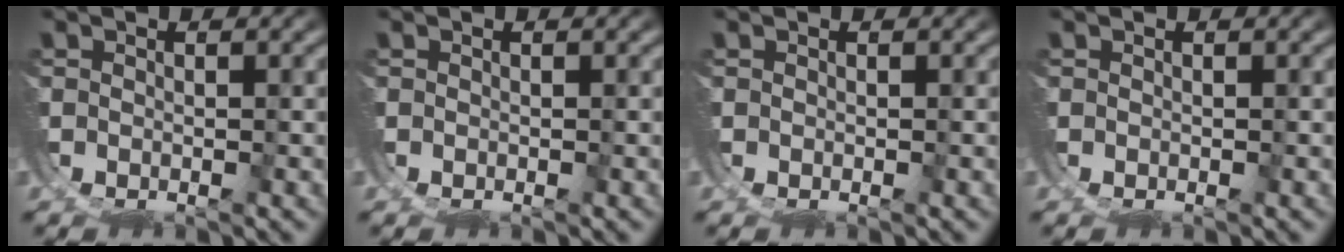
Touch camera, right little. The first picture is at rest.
{"total": 0.0}
{"total": 0.0}
{"total": 0.0}